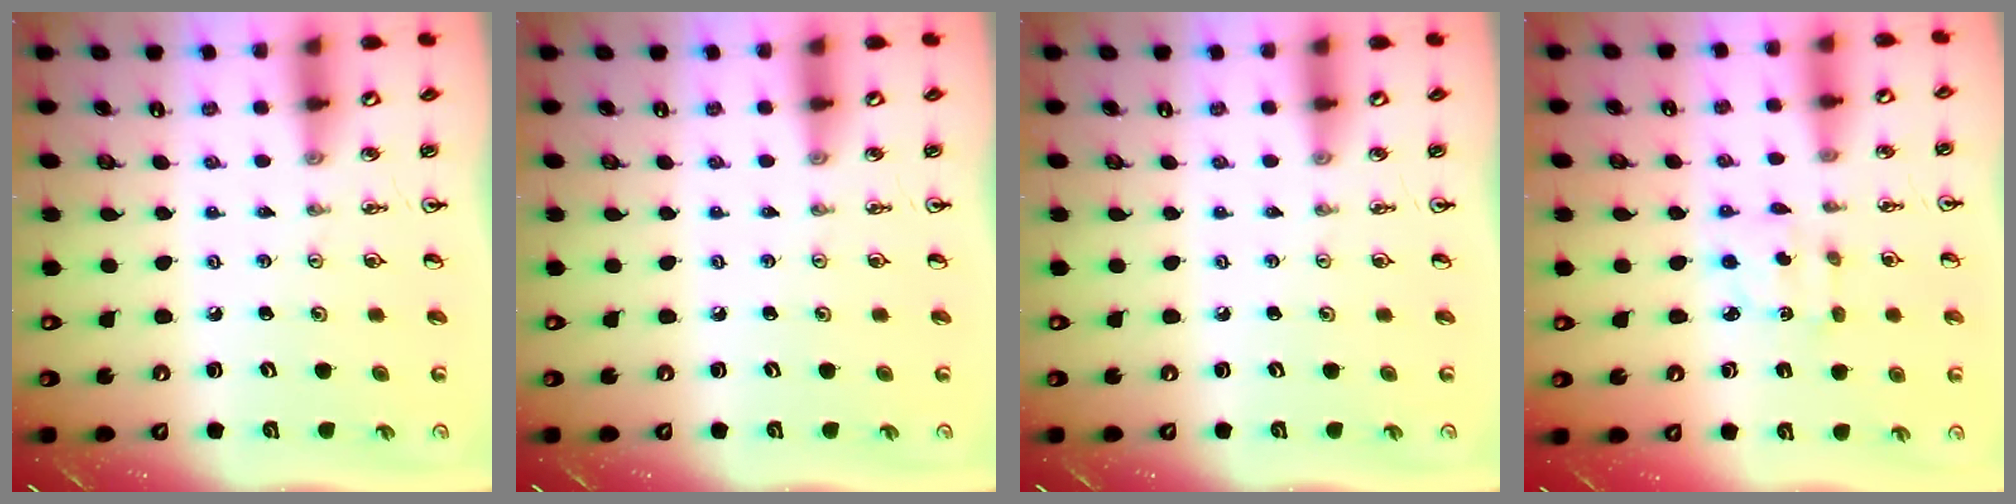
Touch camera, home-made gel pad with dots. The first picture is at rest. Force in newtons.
{"total": 0.0}
{"total": 0.0}
{"total": 2.3, "press": 2.3, "slide": 0.2}